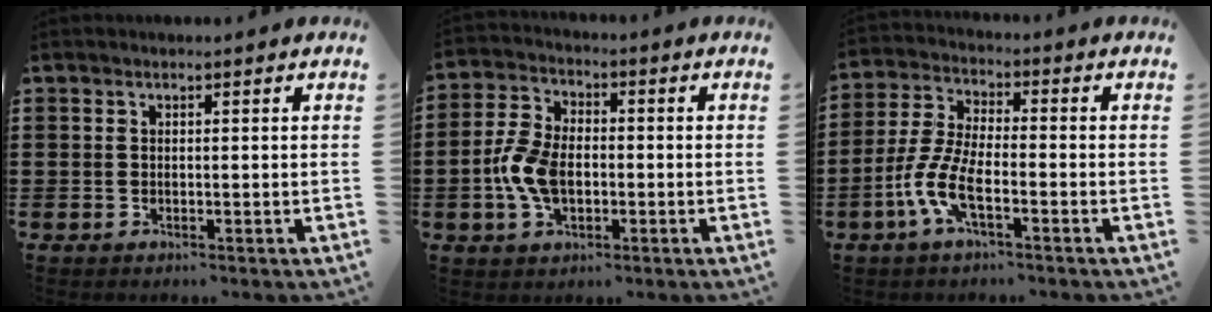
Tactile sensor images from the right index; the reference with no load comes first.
{"total": 7.5, "force": [-1.5, 4.6, 5.7], "torque": [-0.136, -0.001, -0.031]}
{"total": 7.6, "force": [-3.7, 2.2, 6.3], "torque": [-0.168, -0.020, -0.078]}